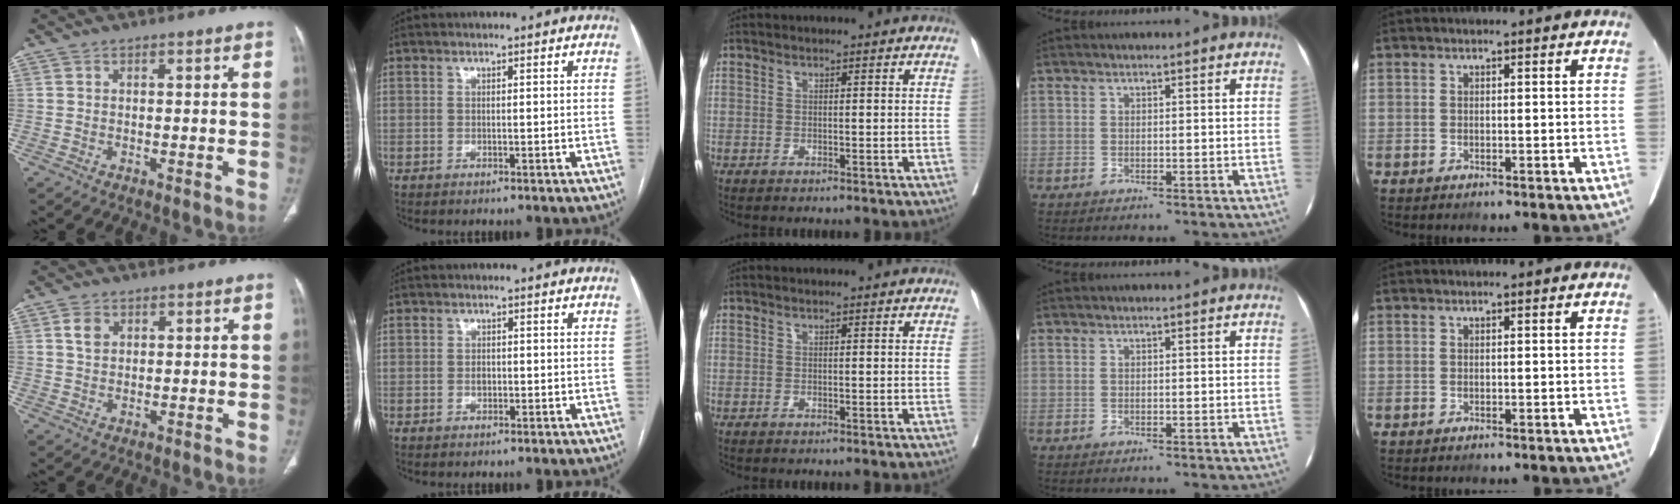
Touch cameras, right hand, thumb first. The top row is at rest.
{"thumb": {"total": 2.9, "force": [1.1, 2.1, 1.7], "torque": [-0.021, 0.000, 0.023]}, "index": {"total": 1.1, "force": [-0.3, 0.9, 0.6], "torque": [-0.009, 0.003, -0.004]}}